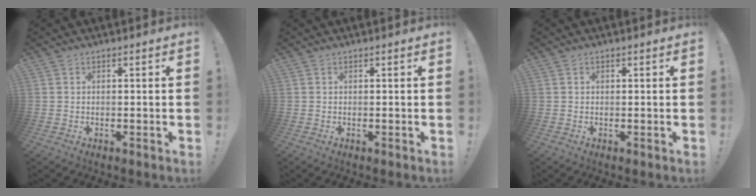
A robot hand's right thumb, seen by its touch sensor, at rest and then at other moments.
{"total": 0.0}
{"total": 0.0}